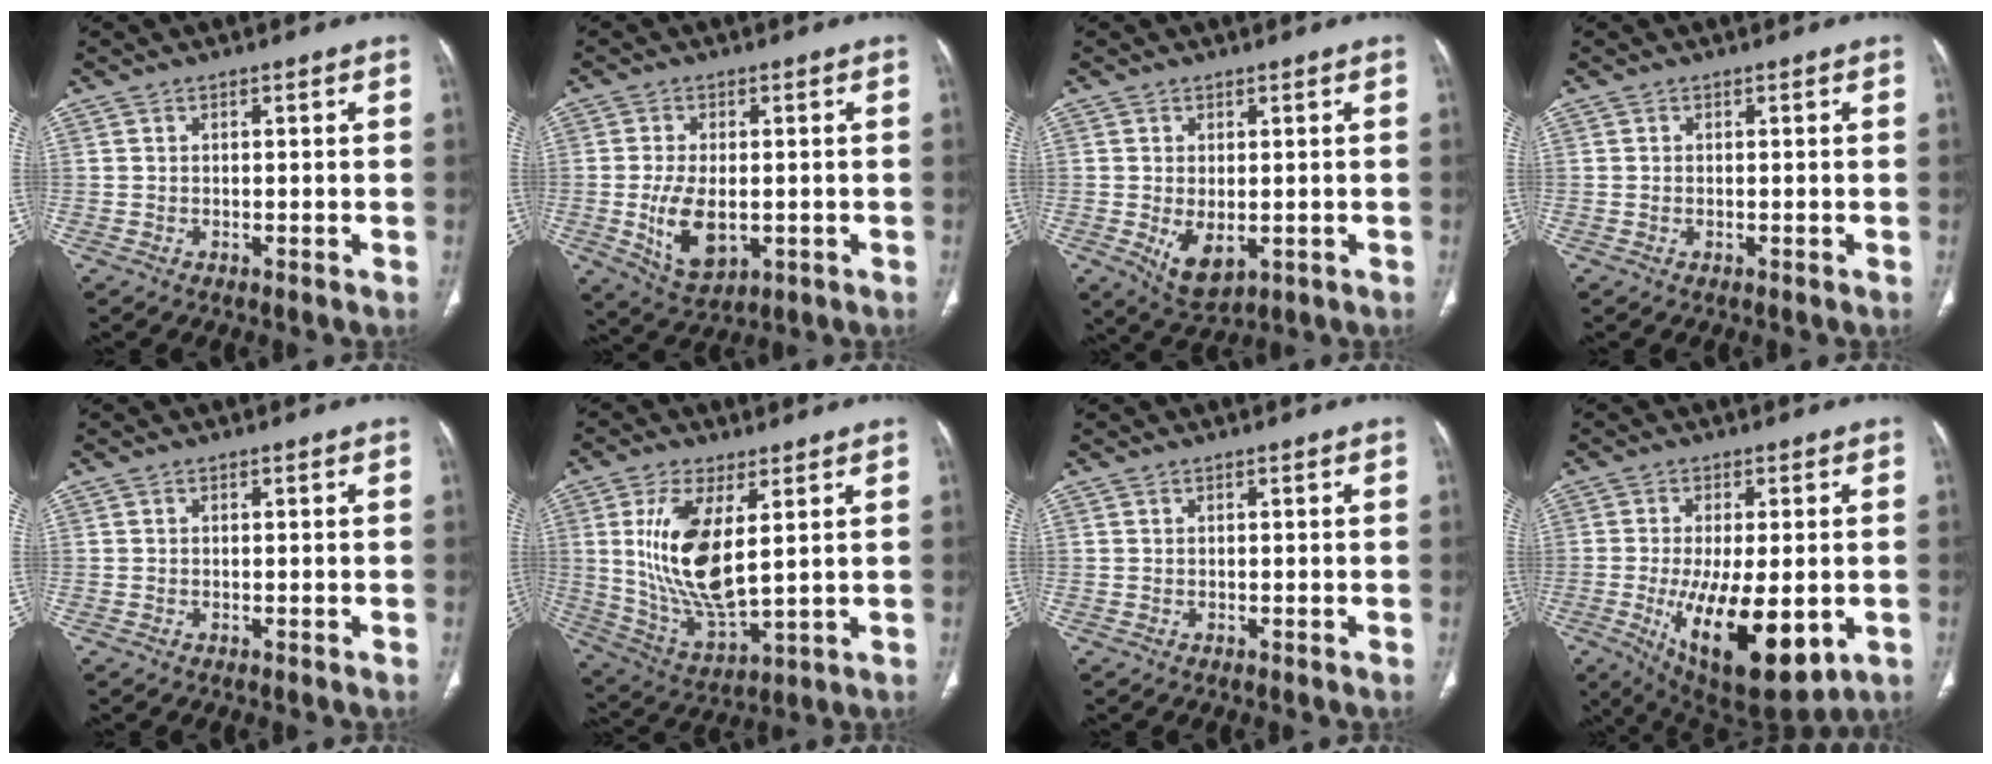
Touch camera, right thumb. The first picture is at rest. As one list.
[{"total": 9.4, "force": [-1.4, 5.3, 7.6], "torque": [-0.136, -0.009, -0.012]}, {"total": 6.2, "force": [-1.2, 3.5, 5.0], "torque": [-0.081, -0.012, -0.004]}, {"total": 0.0}, {"total": 0.0}, {"total": 15.3, "force": [3.4, 6.3, 13.5], "torque": [-0.265, -0.028, 0.081]}, {"total": 0.0}, {"total": 18.2, "force": [-4.6, 7.4, 16.0], "torque": [-0.262, -0.022, -0.049]}]